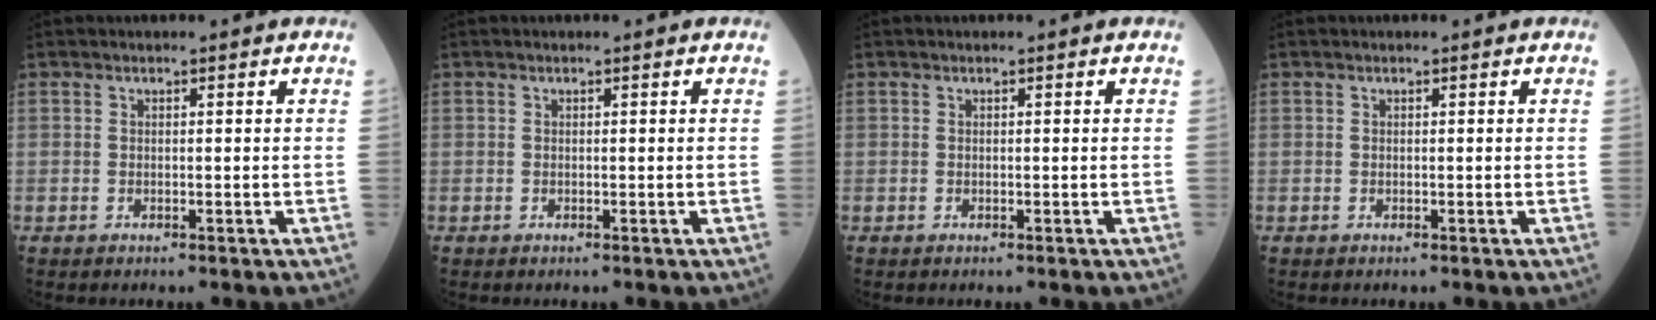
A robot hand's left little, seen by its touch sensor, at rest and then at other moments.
{"total": 0.0}
{"total": 0.0}
{"total": 0.0}